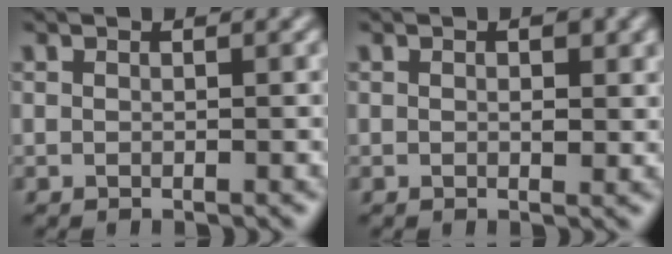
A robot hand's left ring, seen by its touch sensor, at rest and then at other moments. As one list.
[{"total": 1.4, "force": [0.2, 0.7, 1.2], "torque": [-0.015, 0.004, 0.010]}]